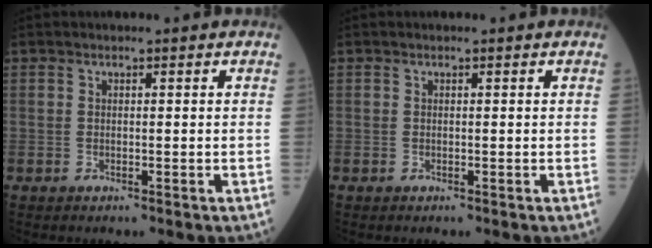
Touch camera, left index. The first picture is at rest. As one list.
[{"total": 0.0}]